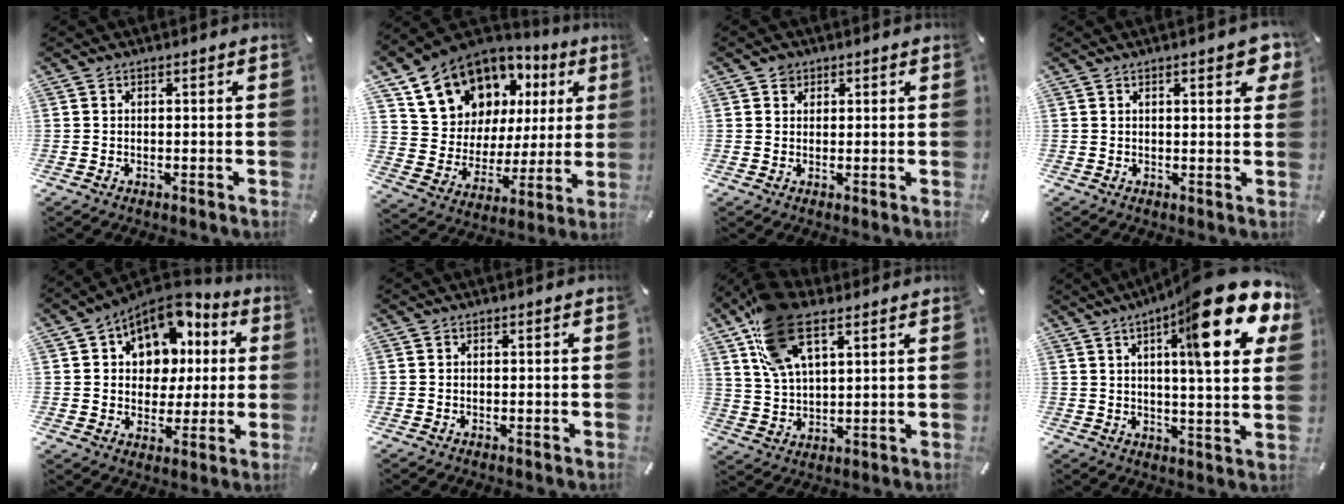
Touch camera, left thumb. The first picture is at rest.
{"total": 15.9, "force": [10.0, 11.4, 4.8], "torque": [-0.100, -0.074, 0.197]}
{"total": 2.3, "force": [1.0, 2.0, 0.3], "torque": [0.007, -0.002, 0.013]}
{"total": 4.9, "force": [2.6, 1.8, 3.7], "torque": [-0.054, -0.008, 0.041]}
{"total": 12.1, "force": [5.5, 9.8, 4.4], "torque": [-0.075, -0.038, 0.106]}
{"total": 0.0}
{"total": 15.0, "force": [8.1, 7.8, 9.9], "torque": [-0.217, -0.016, 0.149]}
{"total": 20.6, "force": [10.5, 4.1, 17.3], "torque": [-0.254, -0.059, 0.150]}